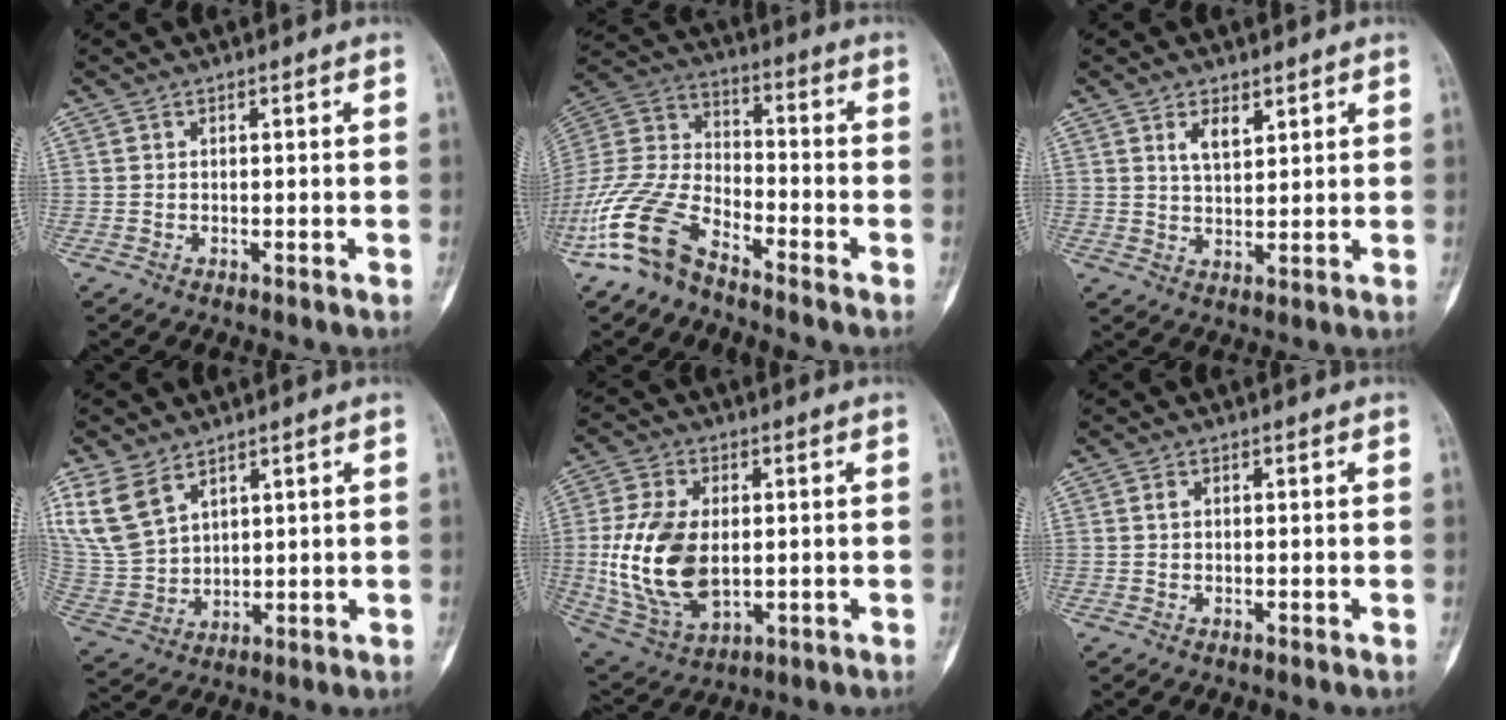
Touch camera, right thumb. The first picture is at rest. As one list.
[{"total": 14.3, "force": [-9.6, 6.9, 8.1], "torque": [-0.170, 0.062, -0.197]}, {"total": 4.3, "force": [2.4, 2.1, 2.9], "torque": [-0.038, -0.016, 0.045]}, {"total": 11.2, "force": [6.5, 7.0, 5.9], "torque": [-0.114, -0.016, 0.152]}, {"total": 16.6, "force": [-0.4, 10.0, 13.2], "torque": [-0.263, -0.006, 0.009]}, {"total": 0.7, "force": [0.1, 0.4, 0.5], "torque": [-0.006, -0.001, 0.000]}]